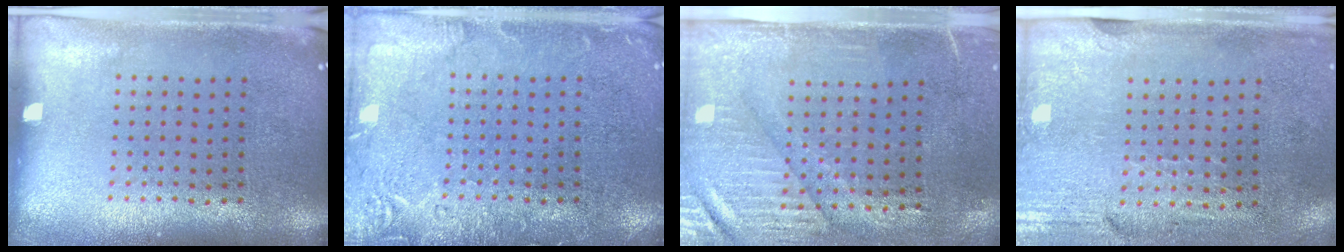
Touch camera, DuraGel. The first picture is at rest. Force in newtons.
{"total": 2.9, "press": 2.9, "slide": 0.4}
{"total": 3.1, "press": 2.7, "slide": 1.5}
{"total": 2.9, "press": 2.5, "slide": 1.5}